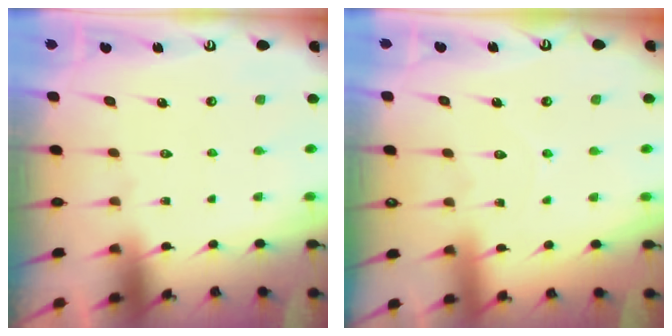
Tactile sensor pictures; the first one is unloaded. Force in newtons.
{"total": 2.8, "press": 2.8, "slide": 0.3}